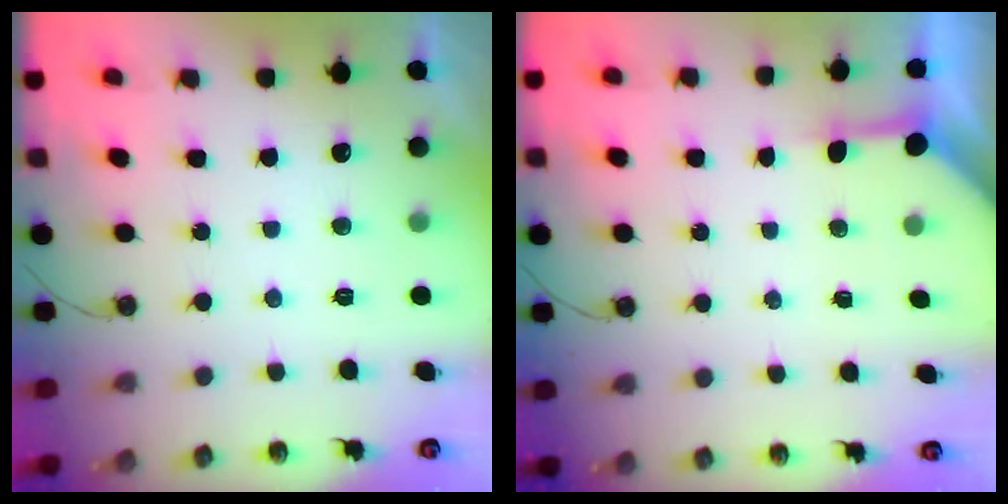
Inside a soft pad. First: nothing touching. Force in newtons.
{"total": 3.3, "press": 3.3, "slide": 0.5}